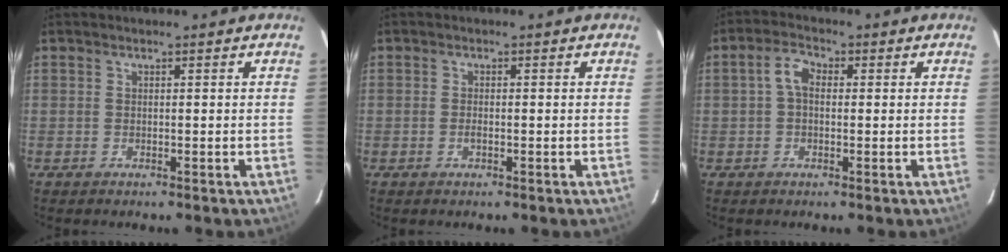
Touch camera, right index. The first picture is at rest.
{"total": 1.1, "force": [-0.4, 0.6, 0.9], "torque": [-0.018, 0.001, -0.008]}
{"total": 3.6, "force": [0.2, 2.4, 2.8], "torque": [-0.055, 0.015, 0.004]}